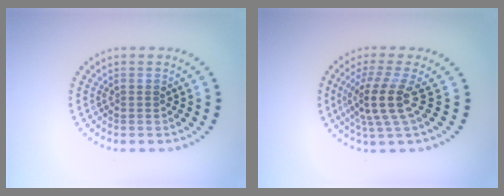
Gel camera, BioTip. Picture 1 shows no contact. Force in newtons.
{"total": 3.9, "press": 2.7, "slide": 2.8}